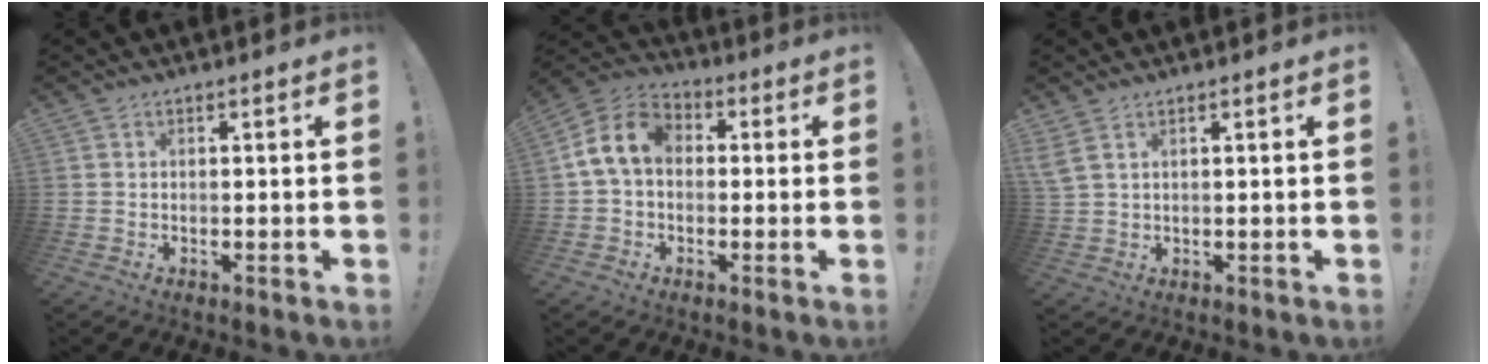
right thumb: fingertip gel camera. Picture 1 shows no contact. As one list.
[{"total": 10.9, "force": [0.9, 7.8, 7.6], "torque": [-0.150, 0.019, 0.020]}, {"total": 3.2, "force": [1.9, 1.0, 2.4], "torque": [-0.054, -0.008, 0.035]}]